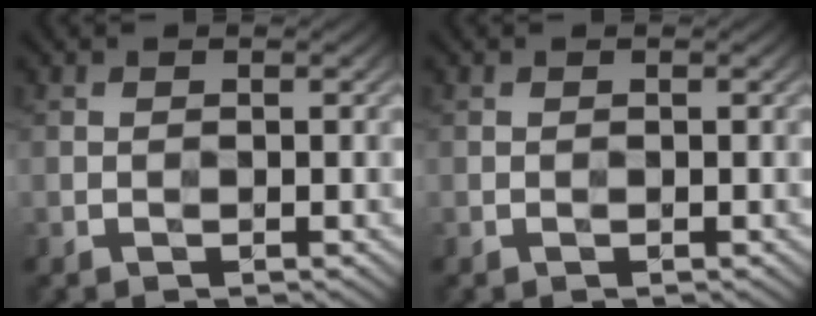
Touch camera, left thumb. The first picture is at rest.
{"total": 0.0}